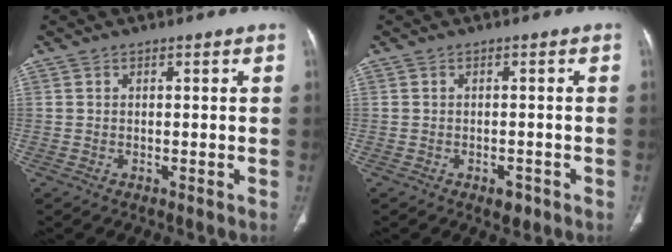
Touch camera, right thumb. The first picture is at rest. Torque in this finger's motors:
{"motor_torque": [1.57, 1.51, 0.09, -0.40, -0.01]}